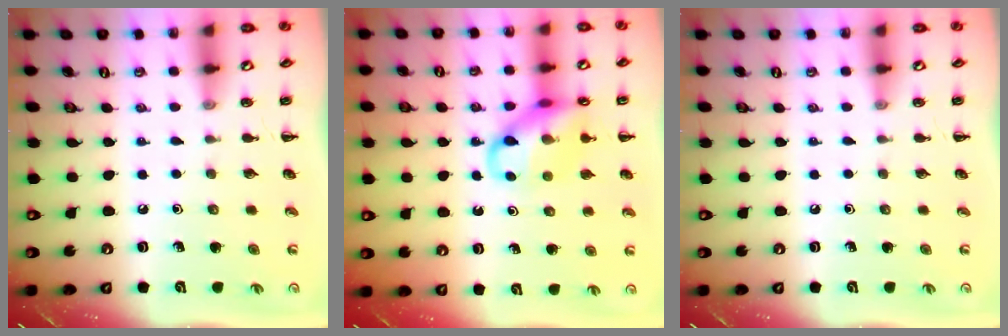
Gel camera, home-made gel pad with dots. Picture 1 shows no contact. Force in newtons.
{"total": 13.8, "press": 13.7, "slide": 1.8}
{"total": 0.0}